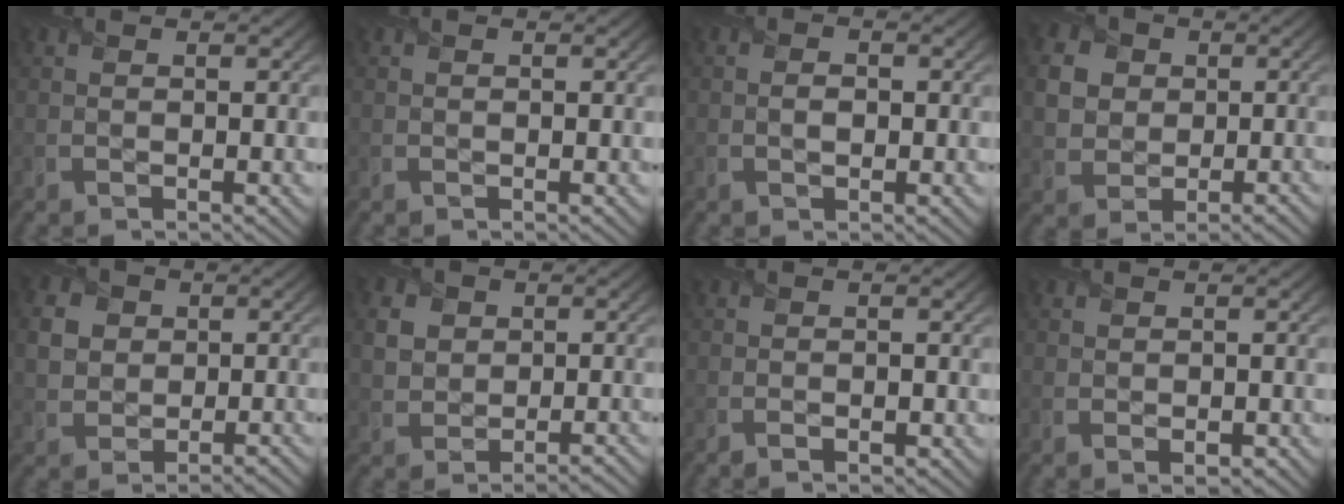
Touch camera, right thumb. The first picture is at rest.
{"total": 0.0}
{"total": 1.5, "force": [-0.1, 0.9, 1.3], "torque": [-0.019, 0.003, -0.004]}
{"total": 5.6, "force": [0.6, 4.9, 2.6], "torque": [-0.066, 0.003, 0.006]}
{"total": 4.6, "force": [0.4, 4.0, 2.2], "torque": [-0.049, 0.003, 0.001]}
{"total": 4.0, "force": [0.4, 3.4, 2.1], "torque": [-0.041, 0.000, 0.003]}
{"total": 1.2, "force": [-0.5, 0.4, 1.1], "torque": [-0.022, 0.002, -0.008]}
{"total": 1.8, "force": [-0.3, 1.1, 1.4], "torque": [-0.024, -0.010, 0.003]}